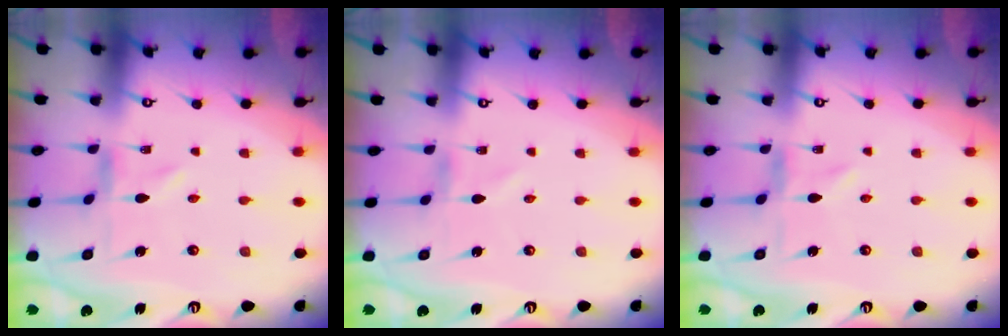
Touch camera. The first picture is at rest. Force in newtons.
{"total": 1.0, "press": 1.0, "slide": 0.1}
{"total": 0.0}